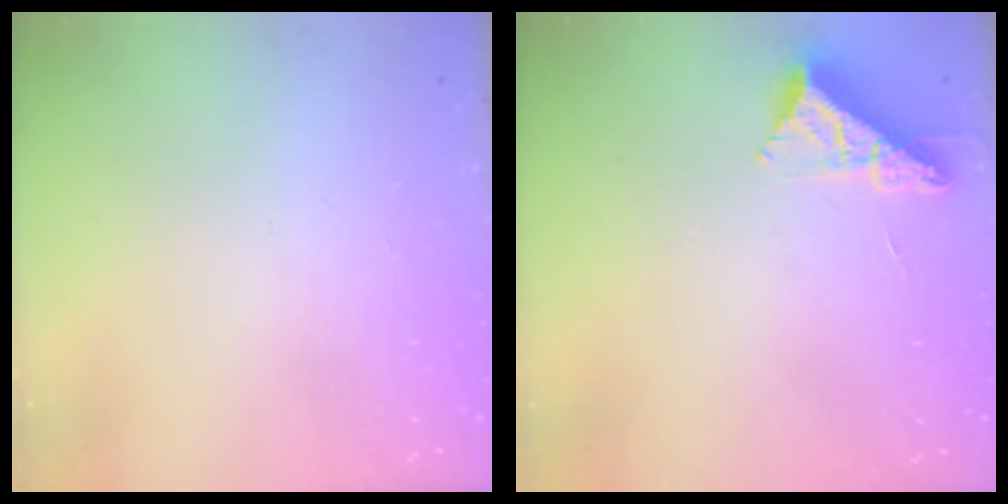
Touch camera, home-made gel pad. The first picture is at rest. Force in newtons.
{"total": 8.9, "press": 8.9, "slide": 0.3}